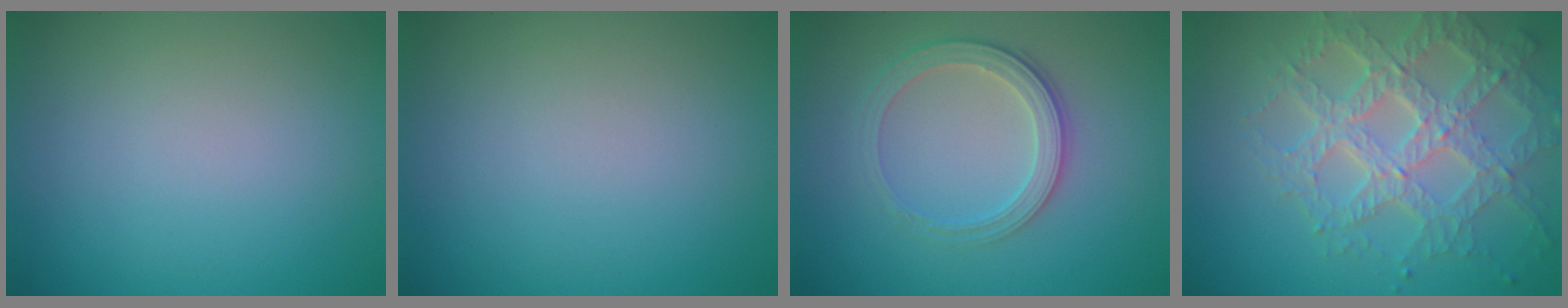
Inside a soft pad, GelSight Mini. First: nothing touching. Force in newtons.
{"total": 0.0}
{"total": 2.8, "press": 2.6, "slide": 0.8}
{"total": 7.2, "press": 5.1, "slide": 5.1}